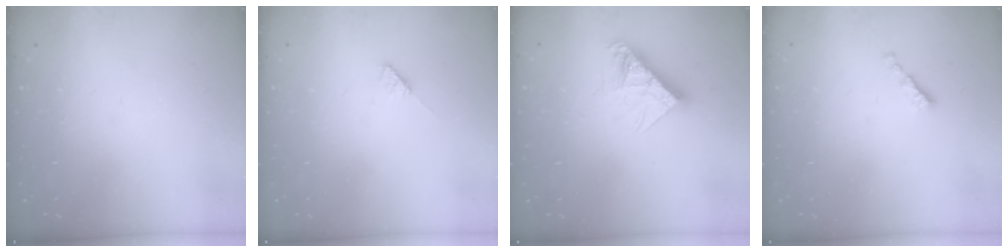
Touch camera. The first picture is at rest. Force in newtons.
{"total": 3.0, "press": 3.0, "slide": 0.2}
{"total": 9.8, "press": 9.8, "slide": 0.7}
{"total": 0.0}